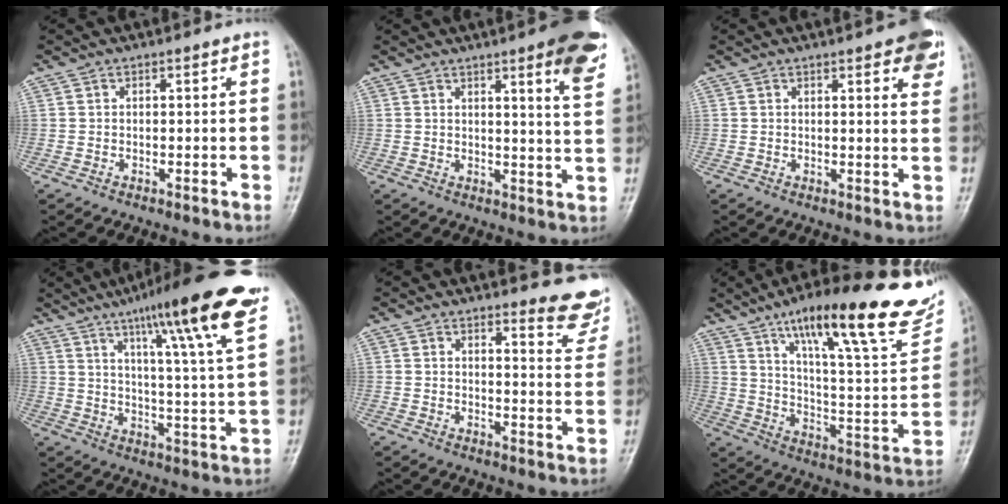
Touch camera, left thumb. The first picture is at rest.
{"total": 11.0, "force": [6.0, 1.5, 9.1], "torque": [-0.099, -0.030, 0.069]}
{"total": 8.1, "force": [4.4, 2.3, 6.4], "torque": [-0.057, -0.011, 0.048]}
{"total": 20.5, "force": [12.6, 1.6, 16.1], "torque": [-0.220, -0.043, 0.176]}
{"total": 8.4, "force": [7.9, 1.6, 2.4], "torque": [0.000, -0.075, 0.074]}
{"total": 28.6, "force": [18.4, 6.2, 20.9], "torque": [-0.281, -0.053, 0.278]}